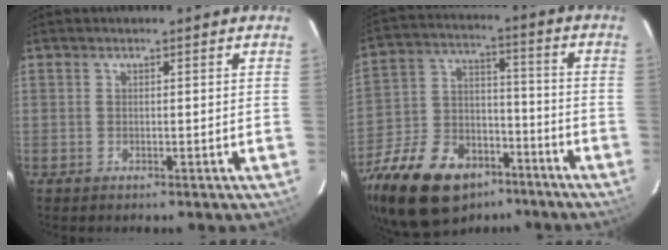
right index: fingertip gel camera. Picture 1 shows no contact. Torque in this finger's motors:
{"motor_torque": [1.25, -0.89, 0.58, 0.10]}